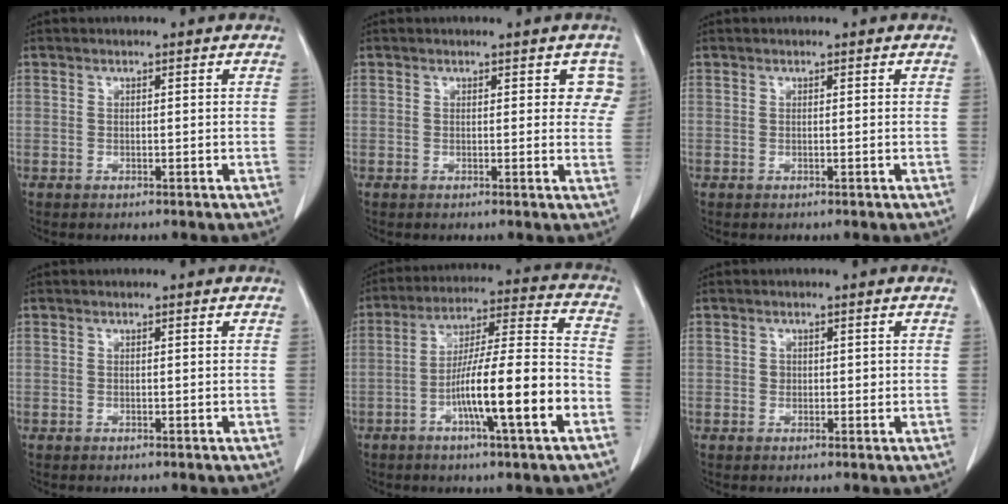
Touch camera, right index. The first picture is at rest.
{"total": 3.5, "force": [1.6, 2.1, 2.3], "torque": [0.000, 0.002, 0.007]}
{"total": 0.0}
{"total": 0.0}
{"total": 15.2, "force": [-5.6, 0.6, 14.2], "torque": [-0.239, 0.005, -0.094]}
{"total": 1.3, "force": [0.1, 1.1, 0.7], "torque": [-0.009, 0.002, 0.002]}